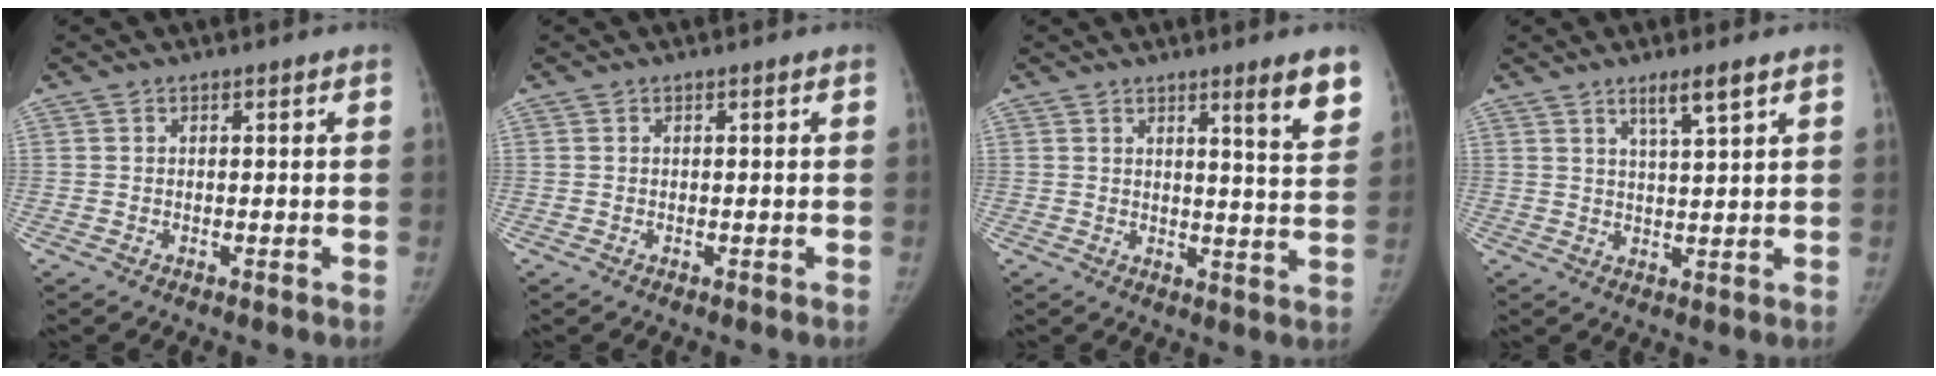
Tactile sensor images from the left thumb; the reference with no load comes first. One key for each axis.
{"total": 0.0}
{"total": 7.7, "fx": 4.9, "fy": 0.4, "fz": 6.0, "tx": -0.070, "ty": -0.035, "tz": 0.065}
{"total": 4.6, "fx": 2.9, "fy": 0.3, "fz": 3.5, "tx": -0.061, "ty": -0.022, "tz": 0.055}